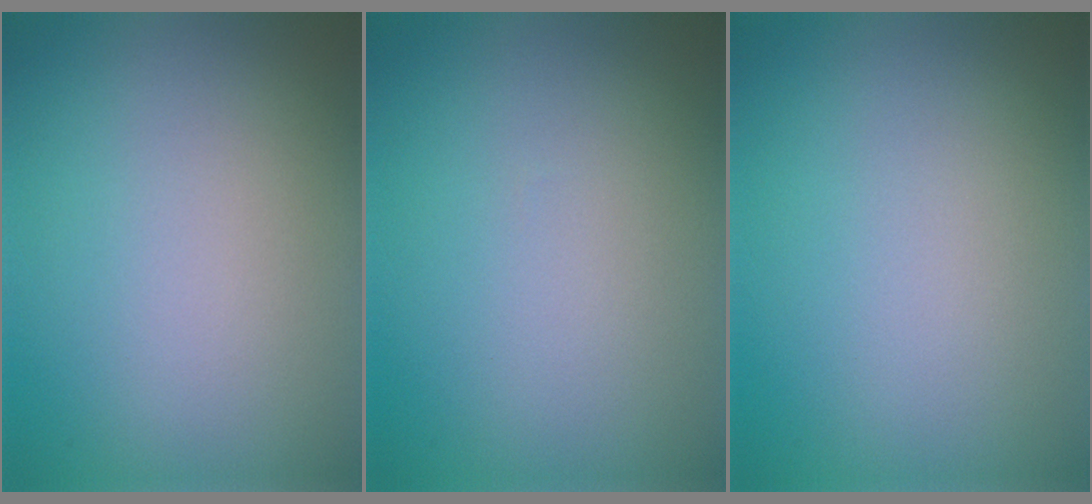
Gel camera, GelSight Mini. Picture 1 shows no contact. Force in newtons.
{"total": 0.0}
{"total": 0.0}